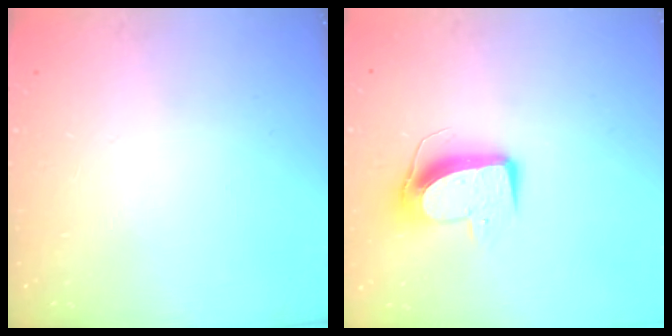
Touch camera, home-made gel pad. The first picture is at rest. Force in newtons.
{"total": 10.0, "press": 10.0, "slide": 0.5}